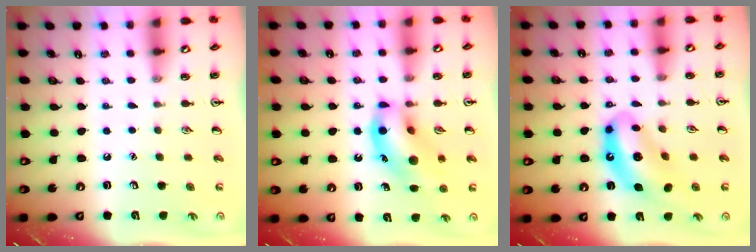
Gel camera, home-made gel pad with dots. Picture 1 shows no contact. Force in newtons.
{"total": 14.8, "press": 14.5, "slide": 2.9}
{"total": 11.5, "press": 10.9, "slide": 3.8}